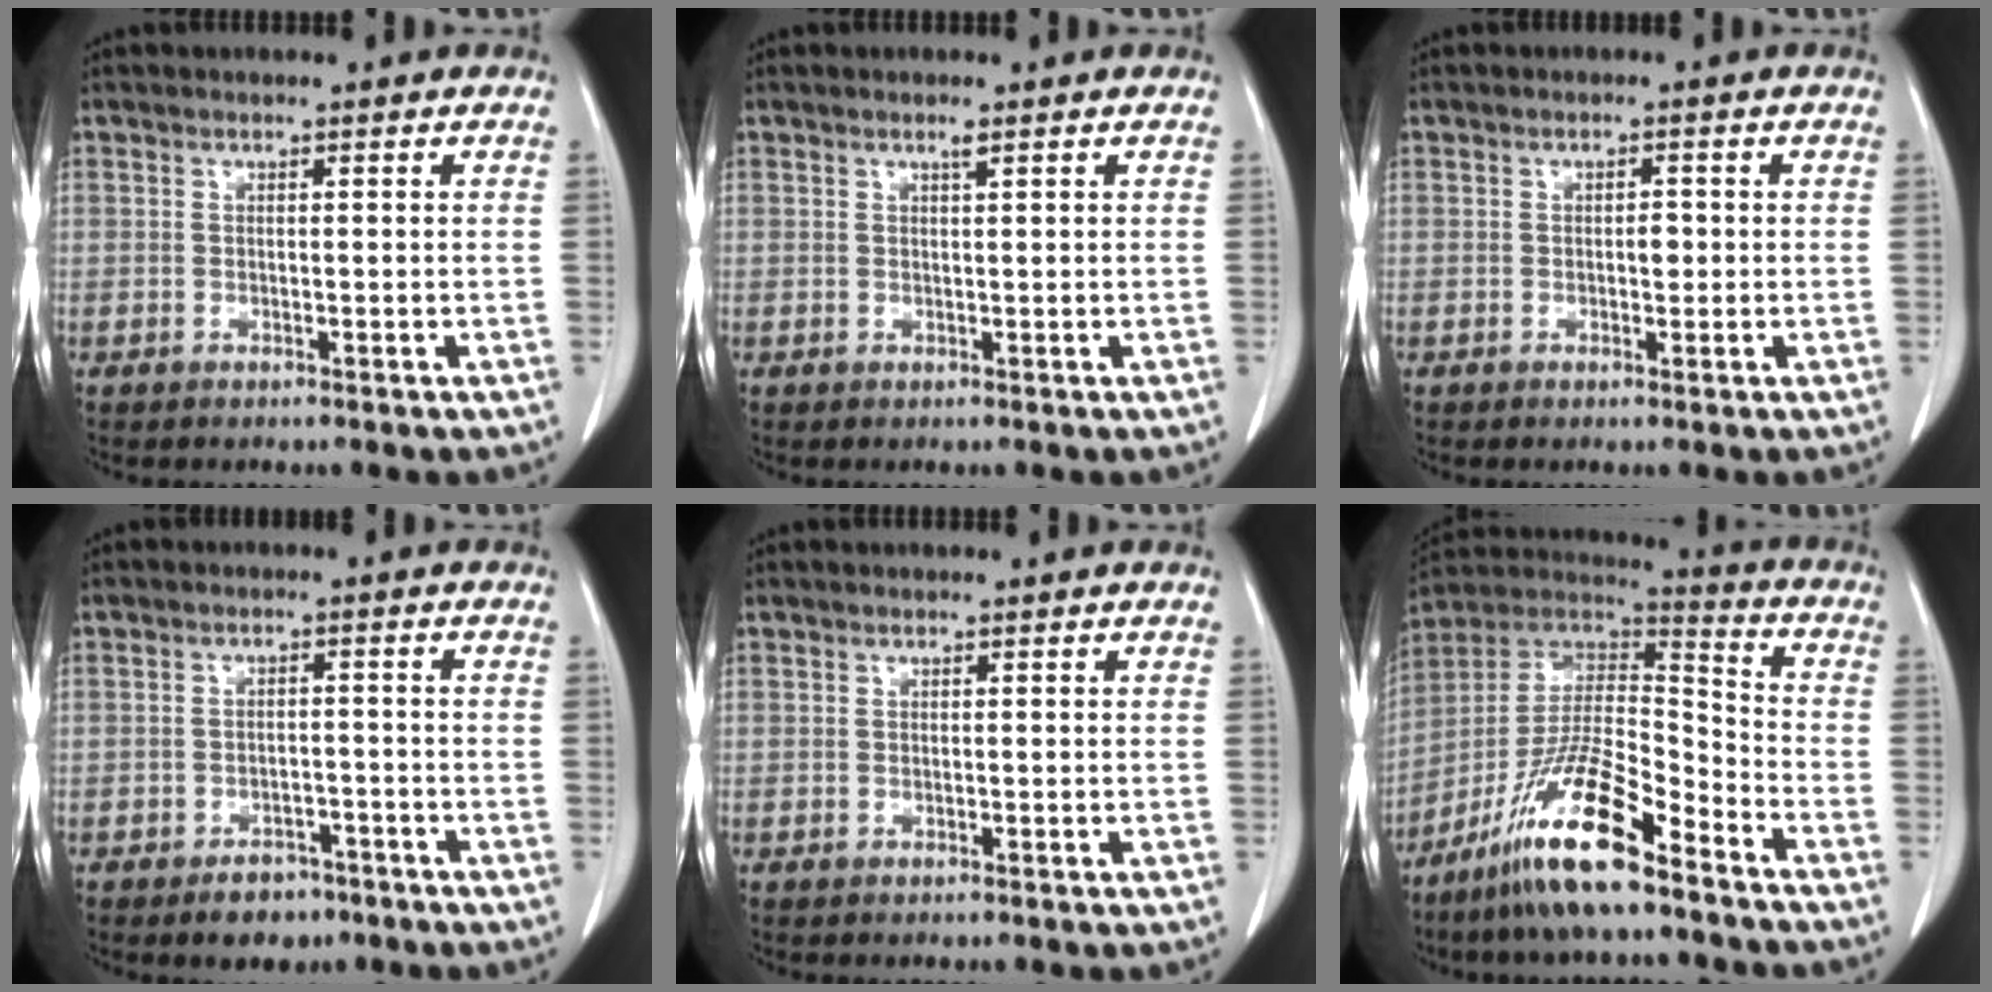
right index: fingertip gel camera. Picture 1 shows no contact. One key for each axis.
{"total": 0.8, "fx": 0.5, "fy": -0.1, "fz": 0.6, "tx": -0.013, "ty": -0.001, "tz": 0.011}
{"total": 1.6, "fx": 0.0, "fy": 0.8, "fz": 1.4, "tx": -0.019, "ty": 0.002, "tz": 0.000}
{"total": 4.5, "fx": -3.1, "fy": 2.6, "fz": 1.8, "tx": -0.025, "ty": 0.005, "tz": -0.039}
{"total": 0.0}
{"total": 16.2, "fx": -10.6, "fy": 2.8, "fz": 11.9, "tx": -0.229, "ty": 0.004, "tz": -0.193}